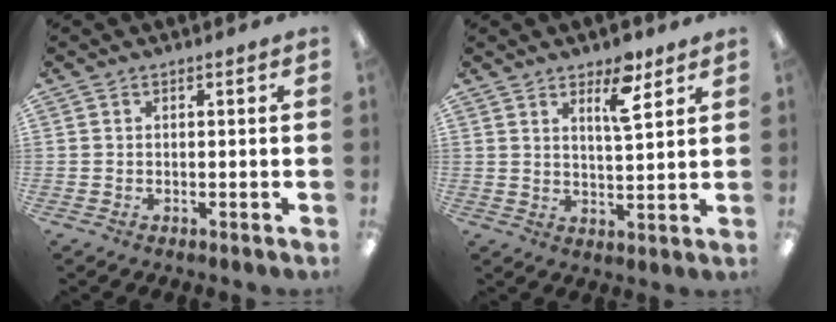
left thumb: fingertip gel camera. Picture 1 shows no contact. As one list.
[{"total": 8.8, "force": [5.8, 2.8, 6.1], "torque": [-0.087, -0.030, 0.093]}]